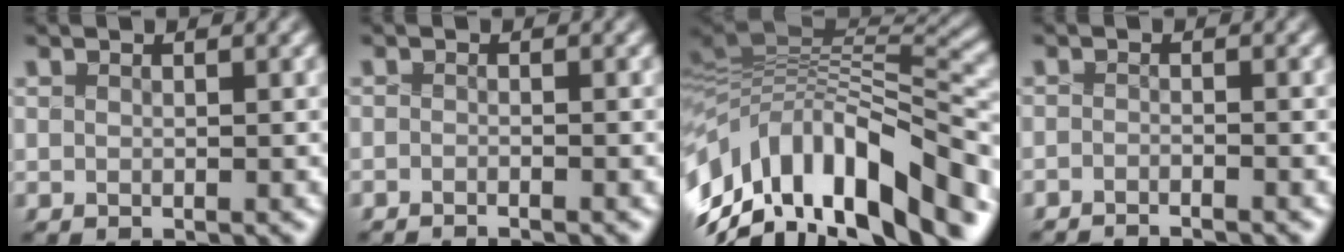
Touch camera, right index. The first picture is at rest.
{"total": 1.6, "force": [-1.6, 0.0, -0.2], "torque": [0.003, 0.001, -0.032]}
{"total": 16.9, "force": [-7.7, 10.5, 10.7], "torque": [-0.190, -0.019, -0.109]}
{"total": 2.6, "force": [-2.6, 0.0, -0.3], "torque": [0.005, -0.002, -0.049]}